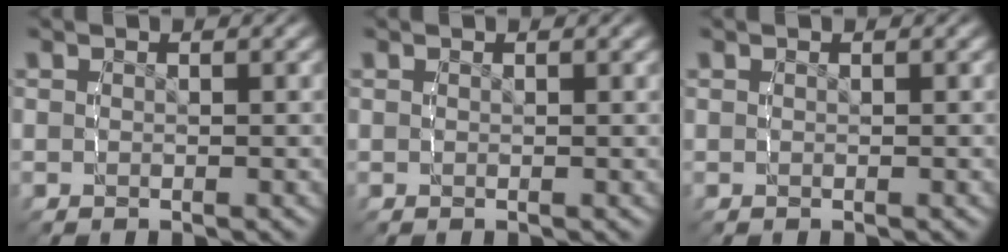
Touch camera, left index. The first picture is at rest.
{"total": 0.0}
{"total": 0.0}